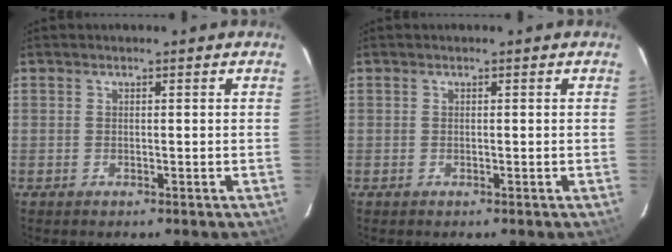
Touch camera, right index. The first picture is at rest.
{"total": 0.0}